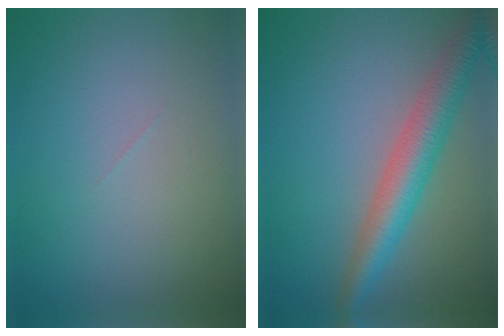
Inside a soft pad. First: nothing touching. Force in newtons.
{"total": 5.2, "press": 5.2, "slide": 0.1}